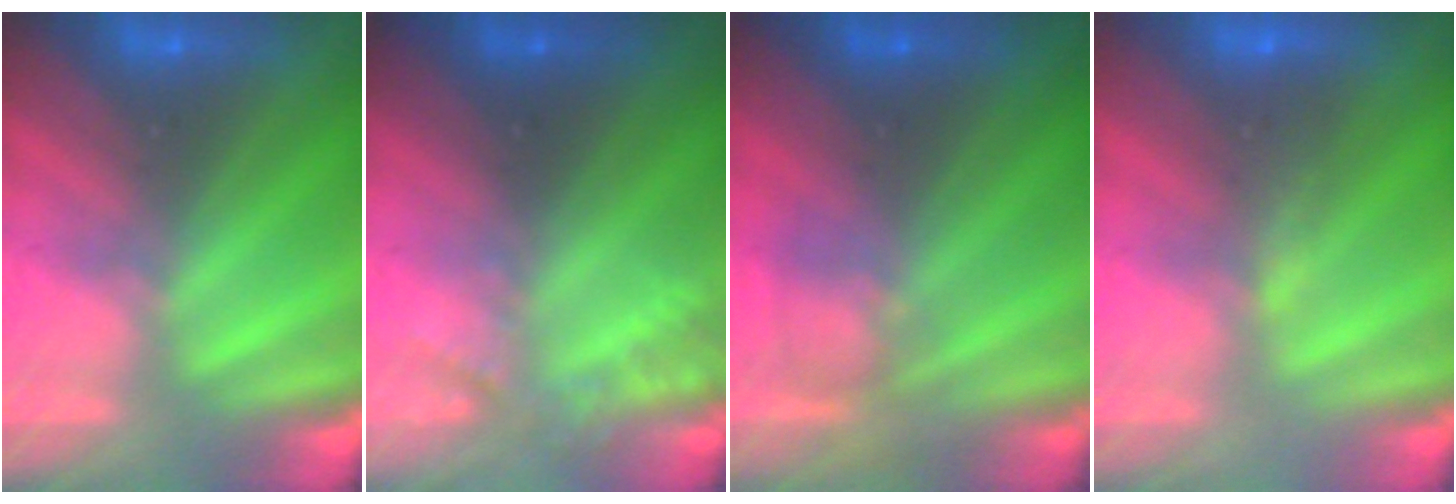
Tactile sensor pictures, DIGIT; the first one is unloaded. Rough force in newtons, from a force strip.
{"total": 2.0}
{"total": 2.7}
{"total": 4.6}